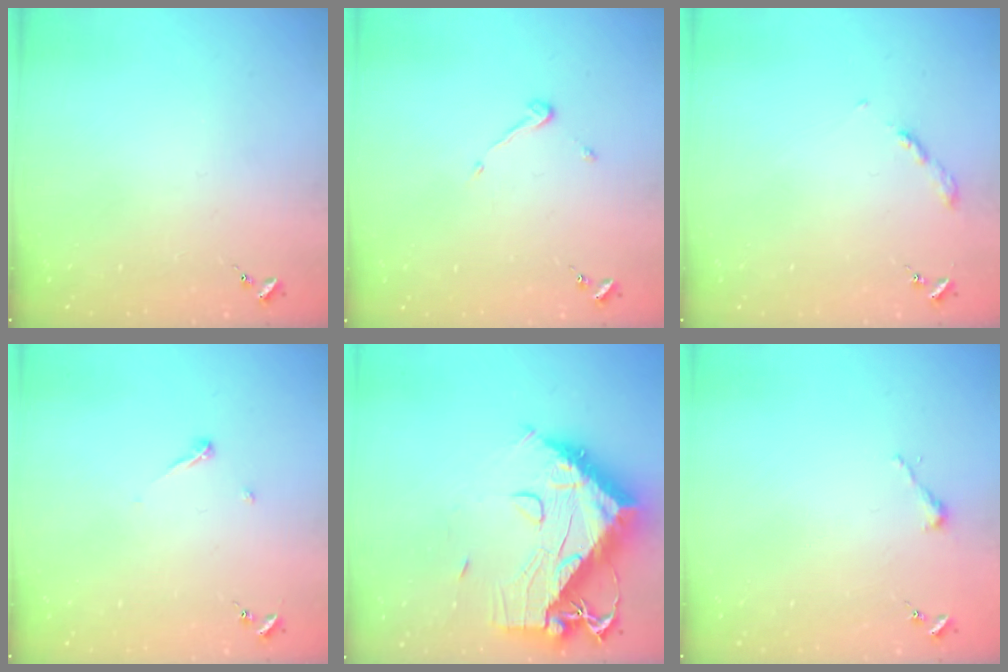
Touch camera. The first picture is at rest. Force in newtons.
{"total": 3.6, "press": 3.6, "slide": 0.2}
{"total": 2.7, "press": 2.6, "slide": 0.3}
{"total": 3.4, "press": 3.4, "slide": 0.4}
{"total": 18.2, "press": 18.1, "slide": 1.9}
{"total": 2.5, "press": 2.5, "slide": 0.2}